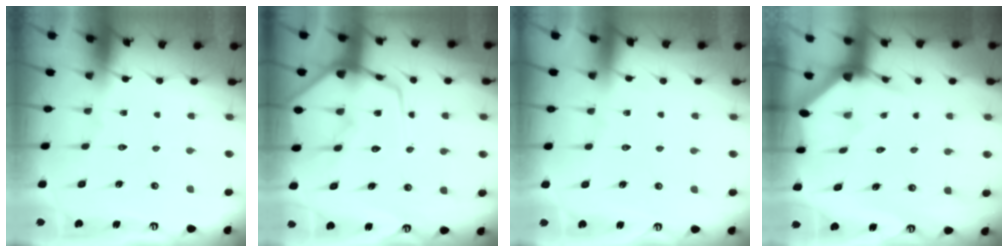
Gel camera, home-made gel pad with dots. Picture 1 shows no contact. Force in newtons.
{"total": 11.8, "press": 11.8, "slide": 1.1}
{"total": 2.6, "press": 2.6, "slide": 0.4}
{"total": 2.8, "press": 2.8, "slide": 0.3}